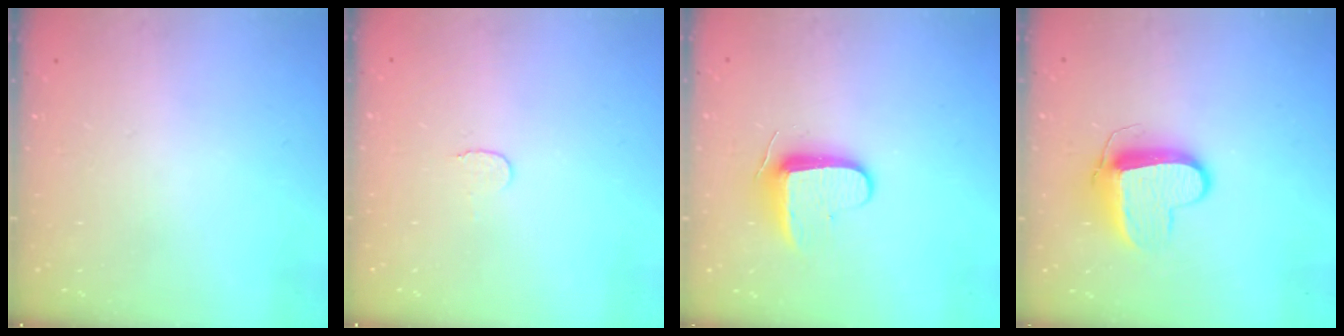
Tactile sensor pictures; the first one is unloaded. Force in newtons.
{"total": 3.5, "press": 3.5, "slide": 0.4}
{"total": 8.7, "press": 8.6, "slide": 0.9}
{"total": 10.9, "press": 10.8, "slide": 0.6}